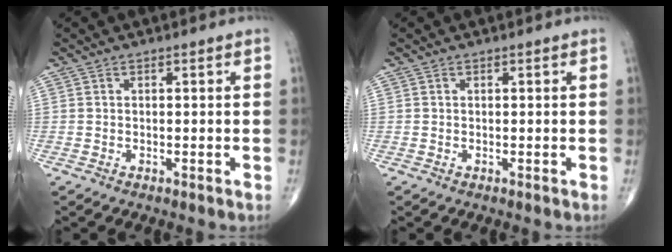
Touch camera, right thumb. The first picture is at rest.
{"total": 0.0}